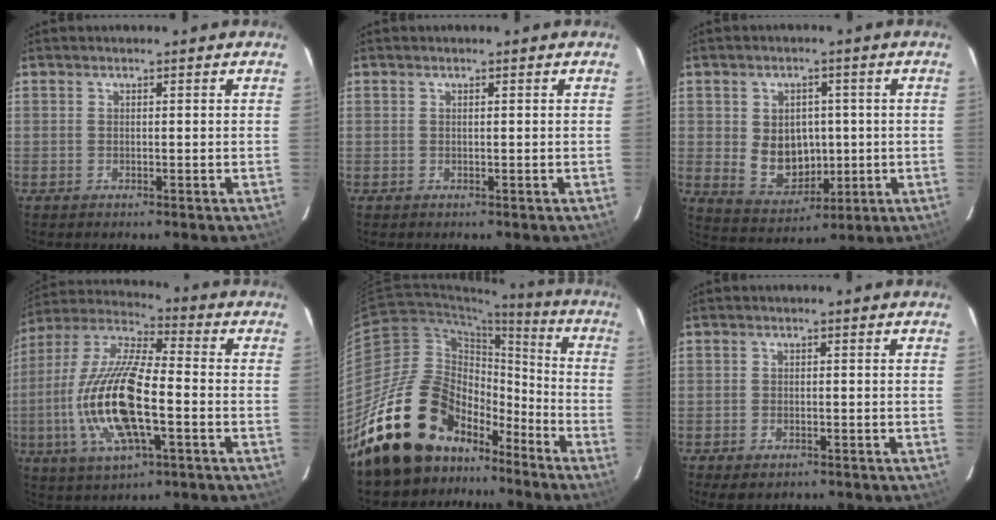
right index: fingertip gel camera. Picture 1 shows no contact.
{"total": 0.0}
{"total": 9.2, "force": [-0.2, 7.4, 5.4], "torque": [-0.112, 0.000, 0.020]}
{"total": 19.5, "force": [-4.4, 6.2, 17.9], "torque": [-0.366, -0.009, -0.089]}
{"total": 23.3, "force": [-16.0, 13.3, 10.6], "torque": [-0.210, 0.025, -0.252]}
{"total": 3.1, "force": [-2.0, 1.8, 1.6], "torque": [-0.035, -0.009, -0.032]}